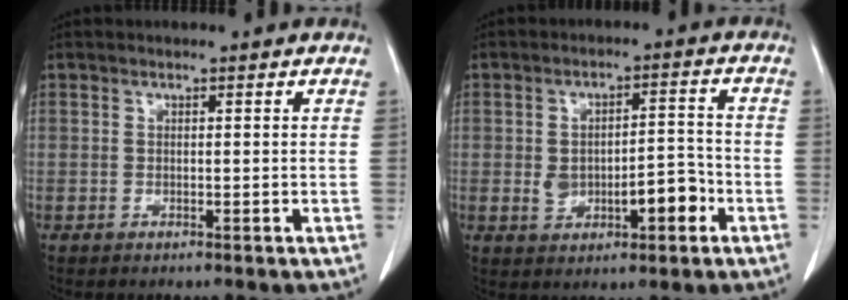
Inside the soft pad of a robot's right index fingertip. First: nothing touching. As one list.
[{"total": 7.9, "force": [-2.0, 3.5, 6.8], "torque": [-0.107, 0.017, -0.020]}]